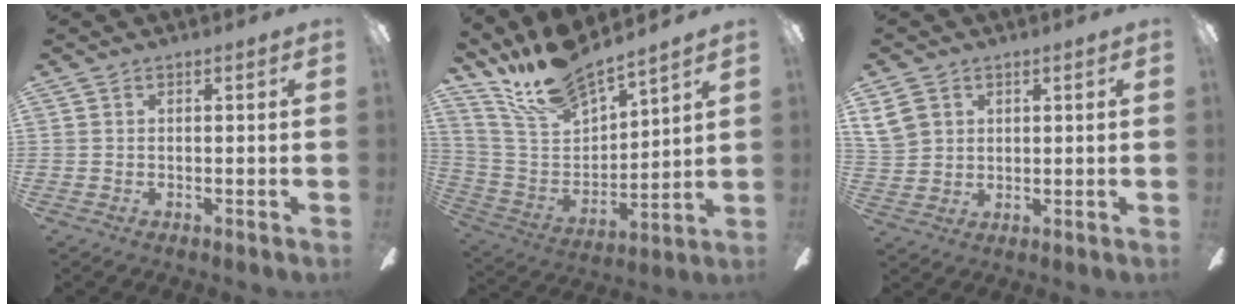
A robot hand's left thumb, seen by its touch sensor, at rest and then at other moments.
{"total": 15.8, "force": [14.1, 3.9, 6.2], "torque": [-0.151, -0.092, 0.256]}
{"total": 6.1, "force": [2.8, 4.9, 2.2], "torque": [-0.041, 0.008, 0.056]}